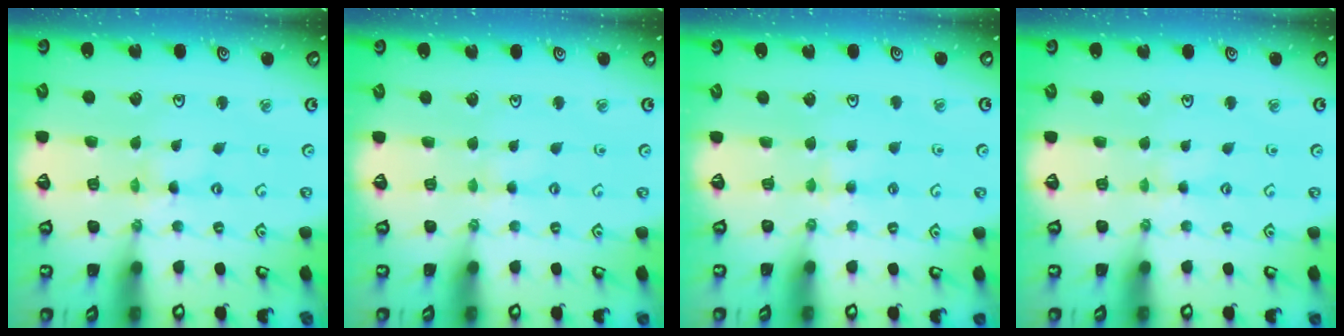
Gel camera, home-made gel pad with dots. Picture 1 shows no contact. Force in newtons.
{"total": 2.4, "press": 2.4, "slide": 0.4}
{"total": 2.9, "press": 2.9, "slide": 0.5}
{"total": 1.2, "press": 1.2, "slide": 0.3}